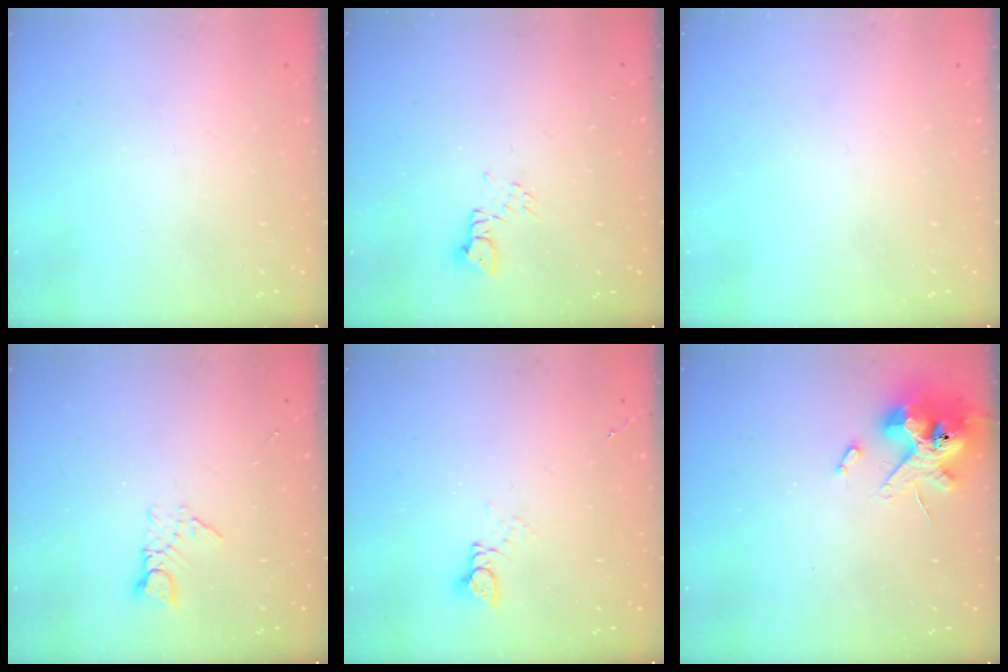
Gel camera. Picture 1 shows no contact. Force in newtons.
{"total": 2.1, "press": 2.1, "slide": 0.3}
{"total": 0.0}
{"total": 3.2, "press": 3.1, "slide": 0.3}
{"total": 2.6, "press": 2.6, "slide": 0.3}
{"total": 12.6, "press": 12.5, "slide": 1.7}